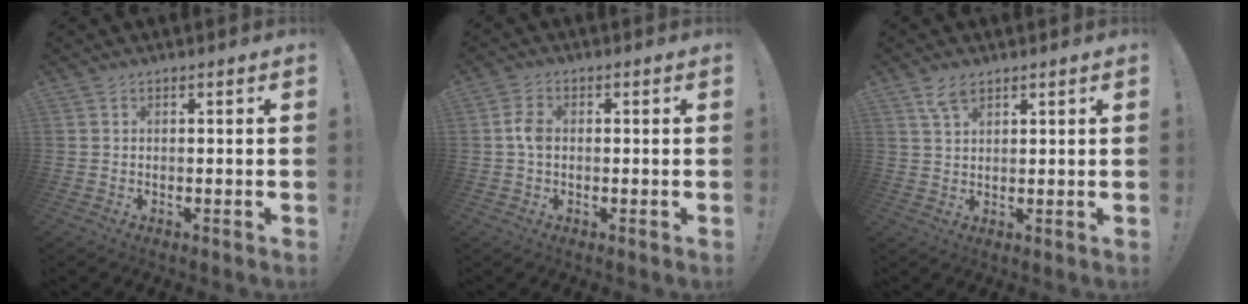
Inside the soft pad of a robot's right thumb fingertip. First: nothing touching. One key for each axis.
{"total": 4.0, "fx": -0.2, "fy": 2.6, "fz": 3.0, "tx": -0.050, "ty": 0.011, "tz": -0.004}
{"total": 4.5, "fx": 2.9, "fy": 2.1, "fz": 2.6, "tx": -0.045, "ty": -0.013, "tz": 0.054}